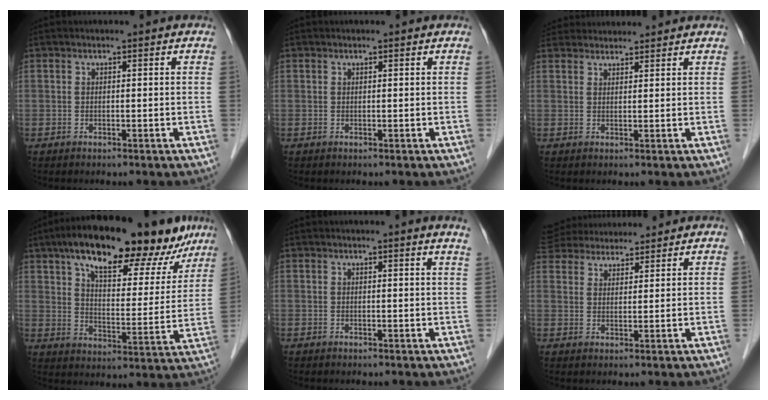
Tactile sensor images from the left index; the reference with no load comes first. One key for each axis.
{"total": 0.0}
{"total": 7.5, "fx": 7.2, "fy": 1.5, "fz": 1.2, "tx": -0.021, "ty": 0.039, "tz": 0.114}
{"total": 22.6, "fx": 16.3, "fy": 7.4, "fz": 13.8, "tx": -0.194, "ty": 0.032, "tz": 0.229}
{"total": 2.6, "fx": 2.3, "fy": -0.6, "fz": 1.0, "tx": -0.018, "ty": -0.013, "tz": 0.013}
{"total": 12.1, "fx": 11.1, "fy": 3.0, "fz": 3.6, "tx": -0.071, "ty": 0.047, "tz": 0.182}